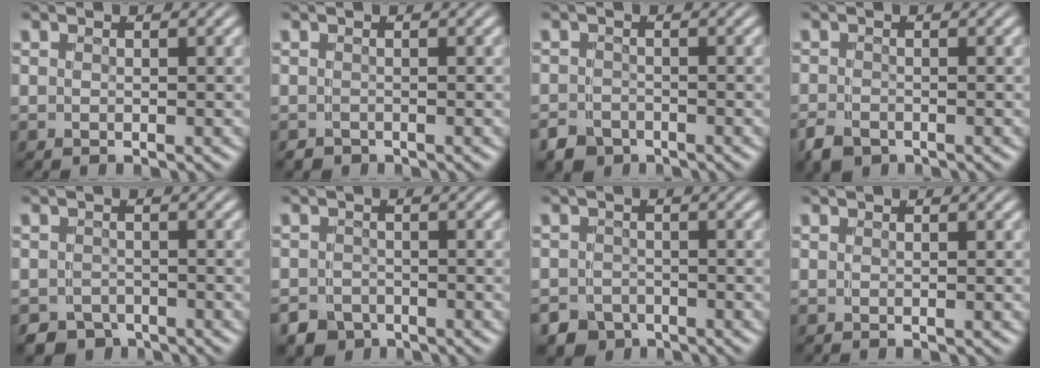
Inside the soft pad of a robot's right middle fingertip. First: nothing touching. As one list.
[{"total": 1.1, "force": [-1.0, 0.4, -0.2], "torque": [0.011, -0.008, -0.014]}, {"total": 3.4, "force": [-2.6, 2.1, 0.6], "torque": [0.005, -0.009, -0.045]}, {"total": 2.3, "force": [-1.7, 1.3, 0.7], "torque": [-0.010, -0.011, -0.025]}, {"total": 4.8, "force": [-4.0, 2.7, 0.5], "torque": [0.016, -0.009, -0.069]}, {"total": 4.7, "force": [-3.5, 3.0, 0.8], "torque": [0.006, -0.013, -0.061]}, {"total": 5.3, "force": [-3.9, 3.4, 0.9], "torque": [0.006, -0.015, -0.068]}, {"total": 0.0}]